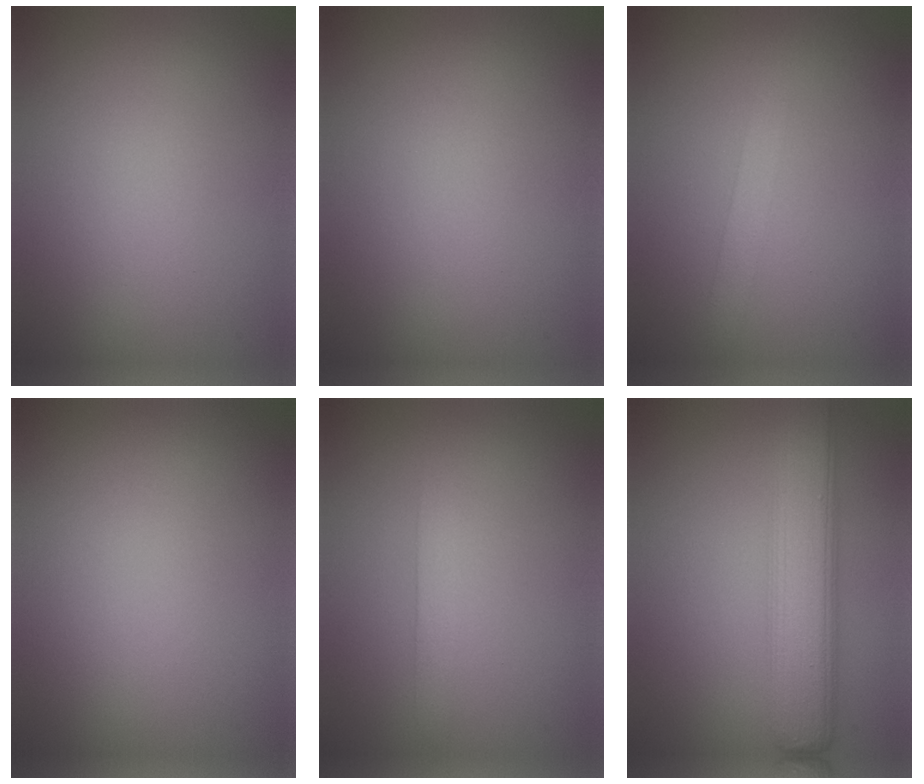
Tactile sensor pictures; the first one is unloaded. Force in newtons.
{"total": 0.0}
{"total": 1.6, "press": 1.6, "slide": 0.0}
{"total": 0.0}
{"total": 1.5, "press": 1.5, "slide": 0.1}
{"total": 5.5, "press": 5.5, "slide": 0.3}